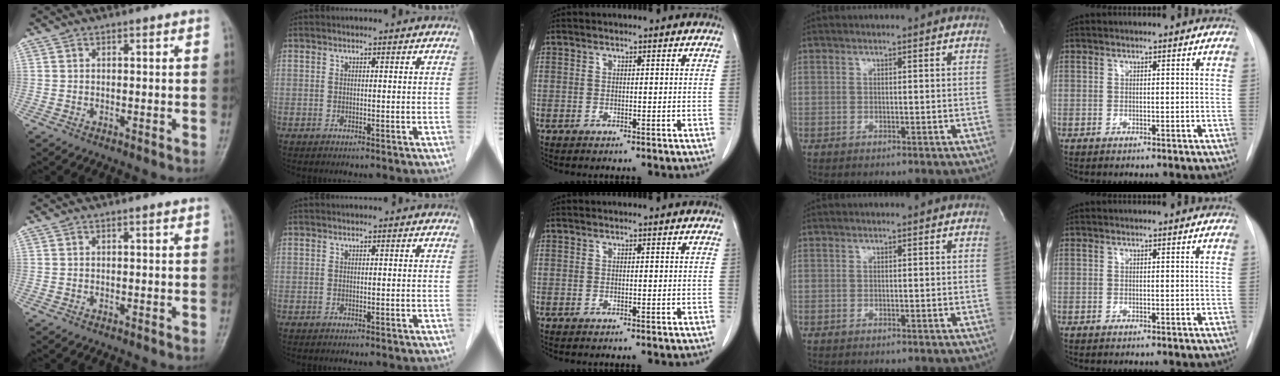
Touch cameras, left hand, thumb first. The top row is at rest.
{}